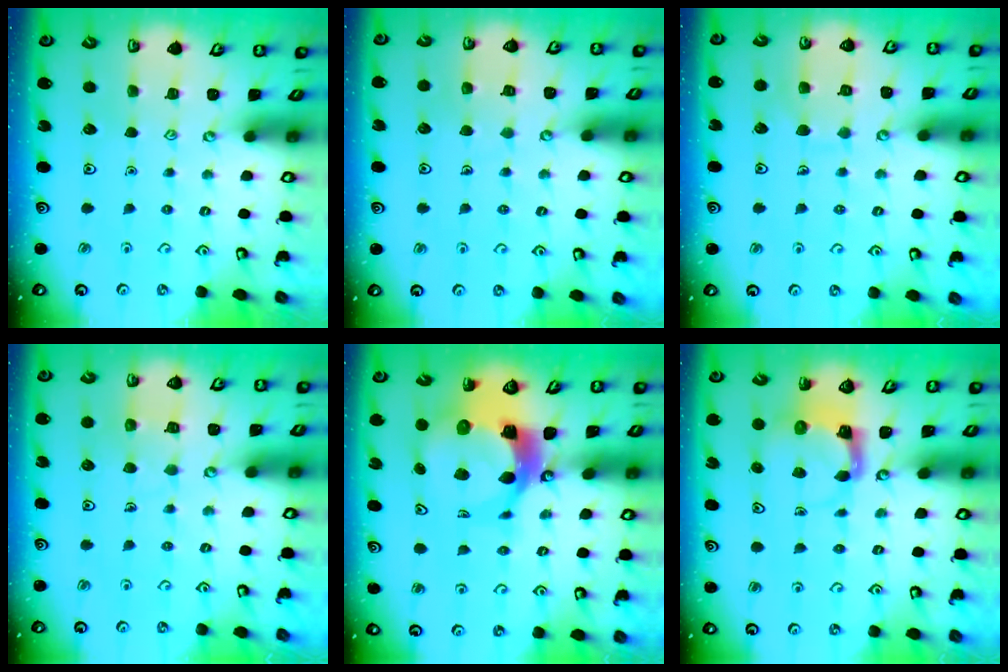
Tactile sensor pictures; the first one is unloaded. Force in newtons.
{"total": 5.6, "press": 5.6, "slide": 0.5}
{"total": 7.0, "press": 7.0, "slide": 0.5}
{"total": 6.6, "press": 6.6, "slide": 0.5}
{"total": 10.5, "press": 10.4, "slide": 1.3}
{"total": 3.9, "press": 3.8, "slide": 0.7}